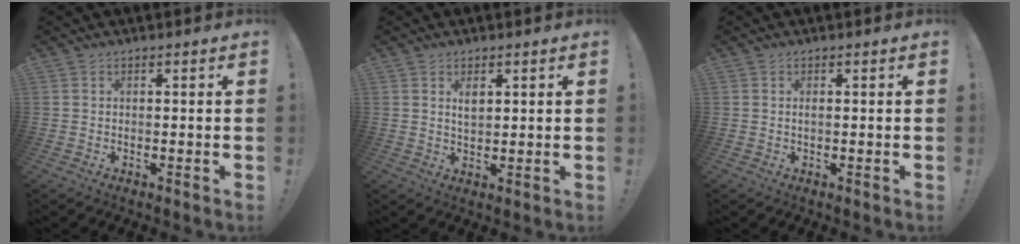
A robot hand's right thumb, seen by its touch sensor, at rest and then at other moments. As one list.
[{"total": 3.3, "force": [1.4, 1.7, 2.5], "torque": [-0.033, -0.006, 0.020]}, {"total": 0.5, "force": [-0.2, 0.1, 0.5], "torque": [-0.015, 0.003, -0.002]}]